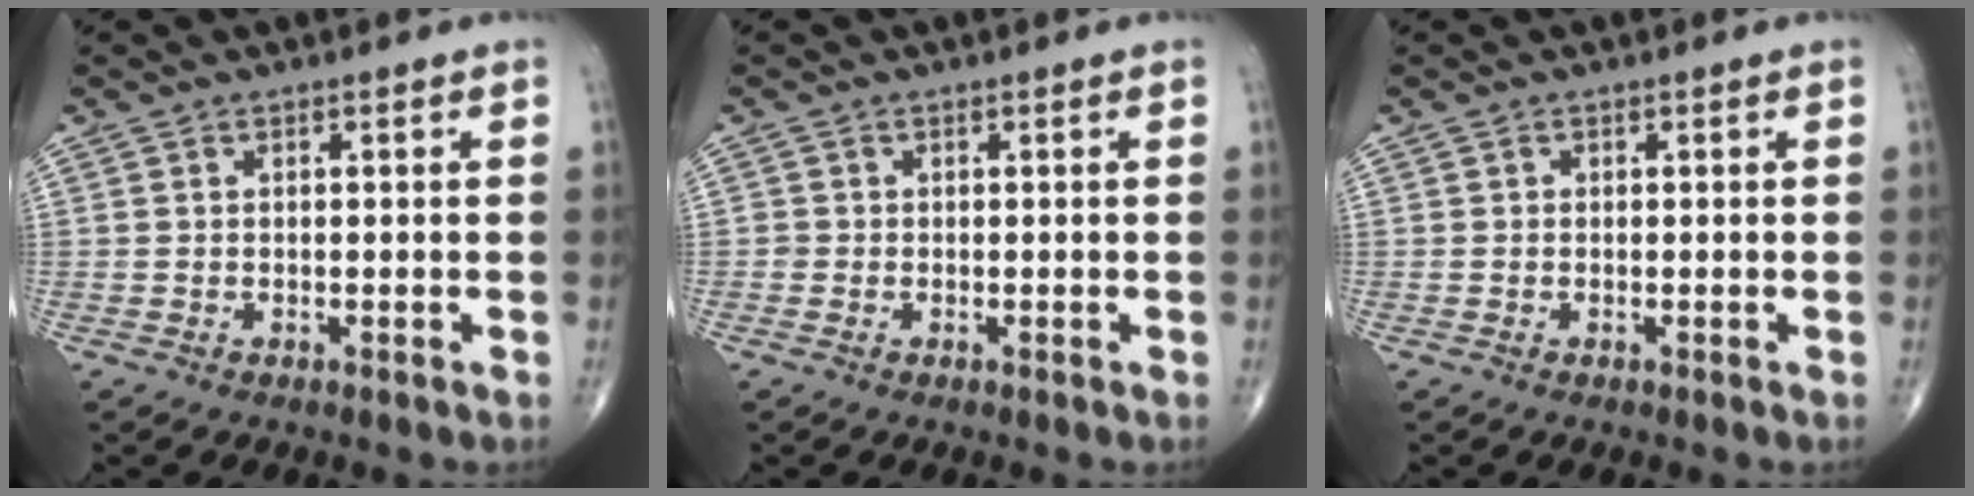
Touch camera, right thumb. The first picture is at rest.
{"total": 0.7, "force": [-0.2, 0.6, 0.0], "torque": [0.001, 0.004, -0.007]}
{"total": 0.0}